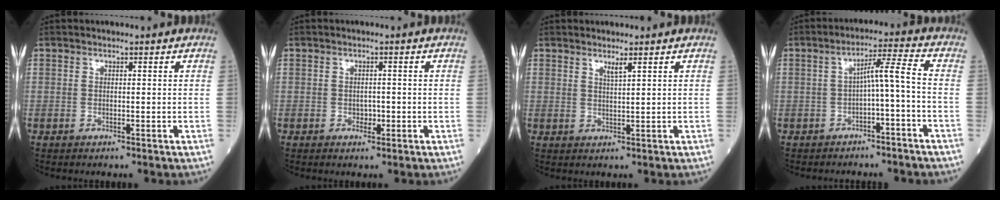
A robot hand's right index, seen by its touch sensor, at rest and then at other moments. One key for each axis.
{"total": 1.5, "fx": -0.4, "fy": 1.0, "fz": 1.0, "tx": -0.011, "ty": 0.002, "tz": -0.002}
{"total": 1.6, "fx": 1.2, "fy": -0.1, "fz": 1.1, "tx": -0.022, "ty": -0.007, "tz": 0.023}
{"total": 5.0, "fx": -1.5, "fy": 0.0, "fz": 4.8, "tx": -0.077, "ty": 0.023, "tz": -0.021}